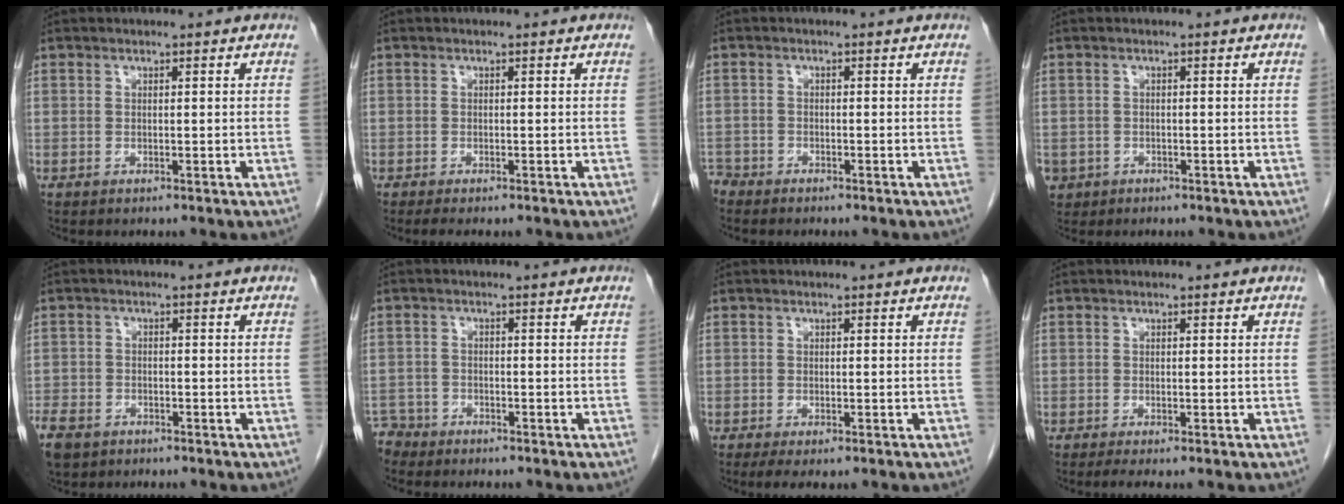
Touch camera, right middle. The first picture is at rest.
{"total": 2.4, "force": [-1.9, 0.5, 1.3], "torque": [-0.019, -0.007, -0.024]}
{"total": 3.0, "force": [-2.7, 1.1, 0.2], "torque": [-0.002, -0.002, -0.049]}
{"total": 3.1, "force": [-1.6, 2.7, 0.5], "torque": [-0.007, 0.002, -0.024]}
{"total": 7.3, "force": [-5.0, 4.5, 2.9], "torque": [-0.071, -0.006, -0.082]}
{"total": 3.6, "force": [-3.3, 1.4, -0.6], "torque": [0.010, -0.002, -0.066]}
{"total": 3.2, "force": [-2.2, 0.9, 2.1], "torque": [-0.033, -0.008, -0.031]}
{"total": 1.2, "force": [-0.9, -0.1, 0.8], "torque": [-0.021, -0.005, -0.018]}